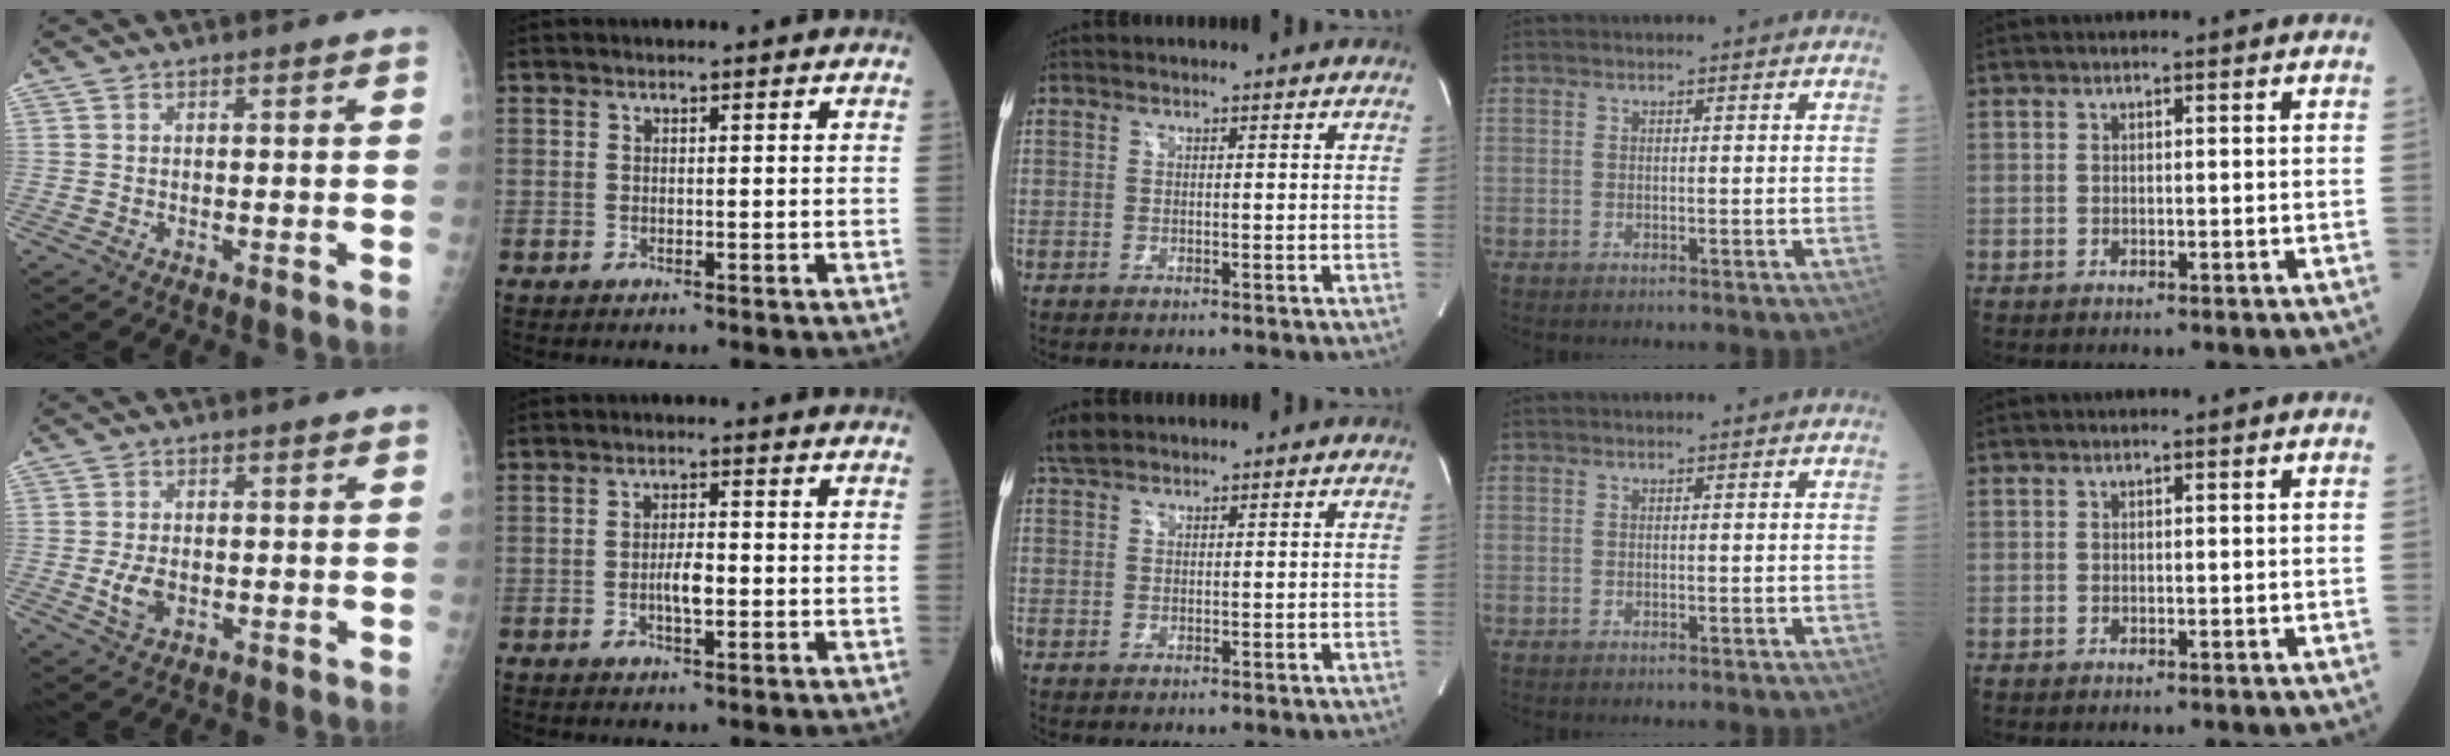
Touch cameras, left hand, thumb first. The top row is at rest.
{"thumb": {"total": 4.2, "force": [-0.8, 2.7, 3.1], "torque": [-0.058, -0.002, -0.010]}, "index": {"total": 3.1, "force": [-0.9, 0.8, 2.8], "torque": [-0.052, -0.001, -0.017]}, "middle": {"total": 2.2, "force": [2.1, 0.6, 0.6], "torque": [-0.019, 0.011, 0.042]}}